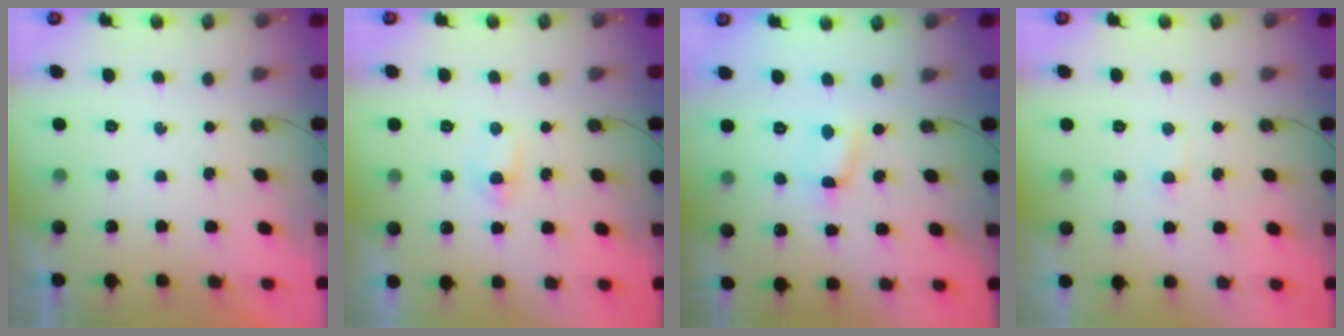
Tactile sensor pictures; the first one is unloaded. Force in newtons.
{"total": 3.2, "press": 3.2, "slide": 0.4}
{"total": 1.2, "press": 1.1, "slide": 0.6}
{"total": 1.4, "press": 1.4, "slide": 0.3}